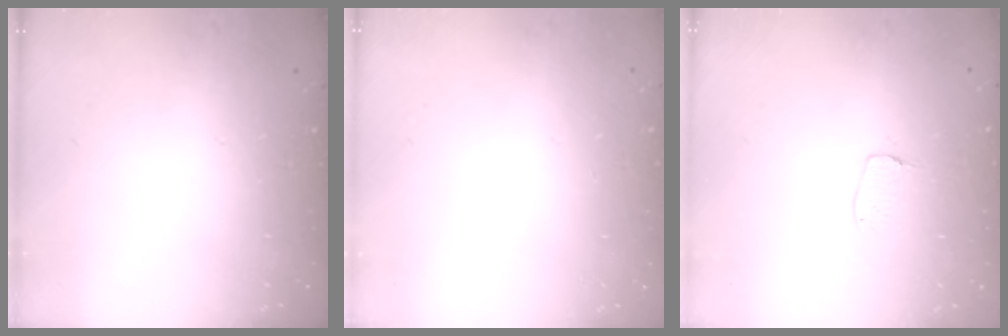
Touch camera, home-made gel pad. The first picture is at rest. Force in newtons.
{"total": 0.0}
{"total": 5.8, "press": 5.8, "slide": 0.2}